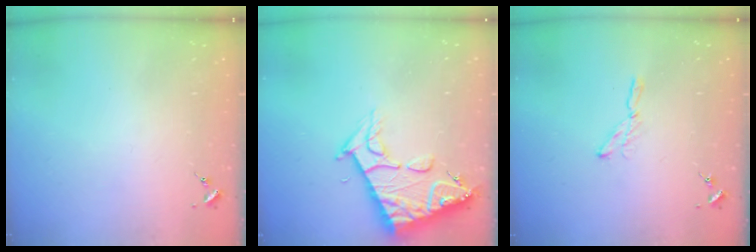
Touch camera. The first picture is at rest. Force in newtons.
{"total": 14.5, "press": 14.4, "slide": 1.5}
{"total": 4.0, "press": 3.9, "slide": 0.3}